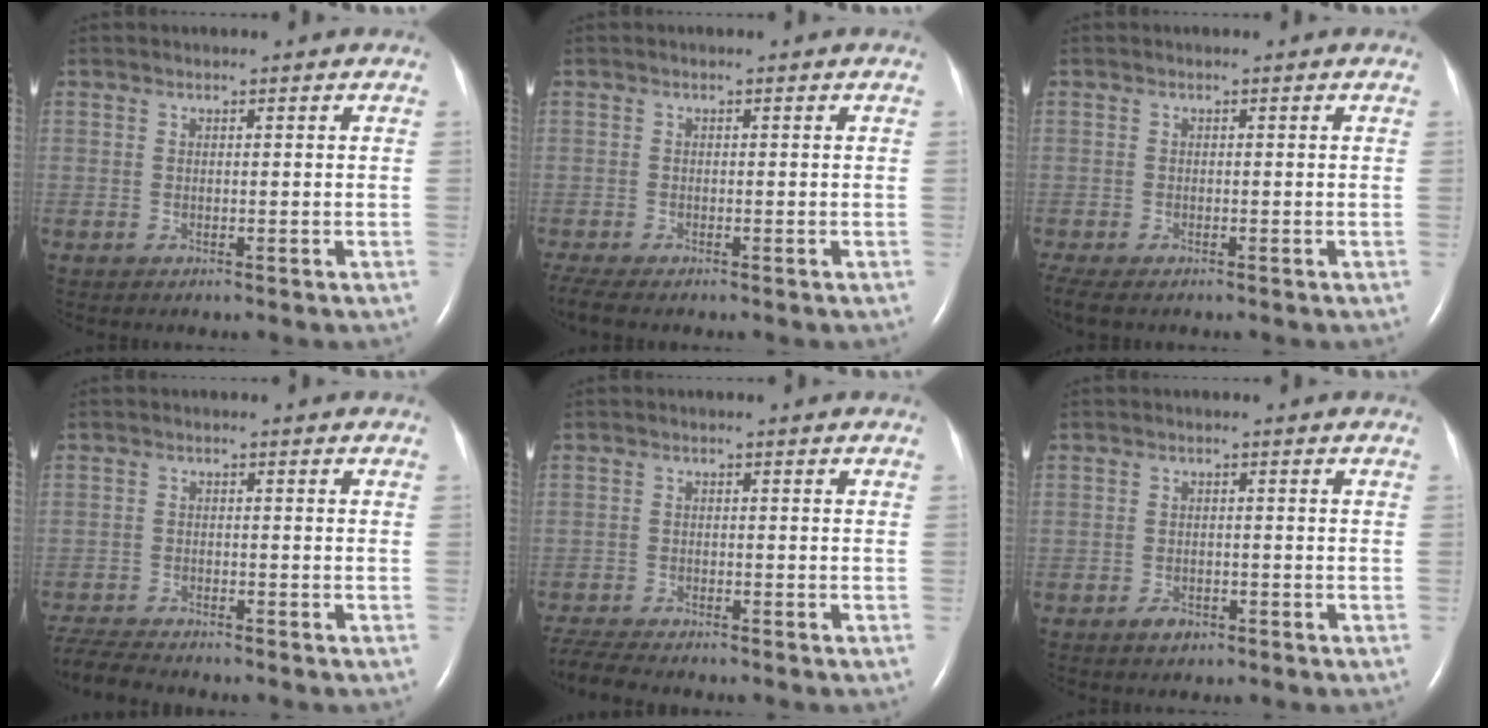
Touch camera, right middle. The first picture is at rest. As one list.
[{"total": 3.7, "force": [-3.0, 0.6, 2.0], "torque": [-0.049, -0.014, -0.055]}, {"total": 5.0, "force": [-3.7, 2.0, 2.7], "torque": [-0.061, -0.015, -0.061]}, {"total": 6.2, "force": [-6.0, 0.4, 1.6], "torque": [-0.034, -0.020, -0.107]}, {"total": 6.1, "force": [-5.7, 0.5, 2.1], "torque": [-0.046, -0.018, -0.099]}, {"total": 2.0, "force": [-1.4, 1.1, 1.0], "torque": [-0.022, 0.001, -0.018]}]